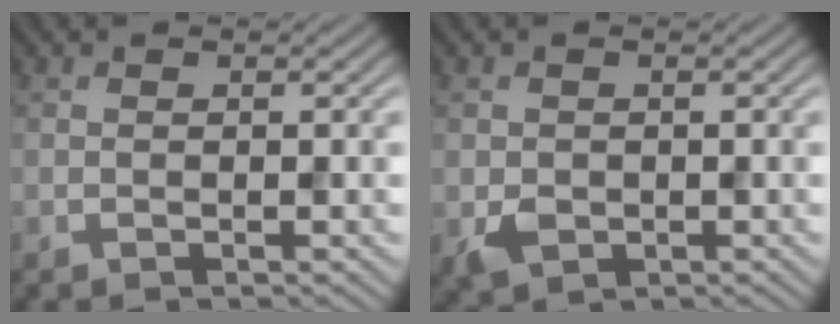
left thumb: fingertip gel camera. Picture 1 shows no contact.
{"total": 2.3, "force": [-0.5, 1.9, 1.1], "torque": [-0.026, -0.010, -0.008]}